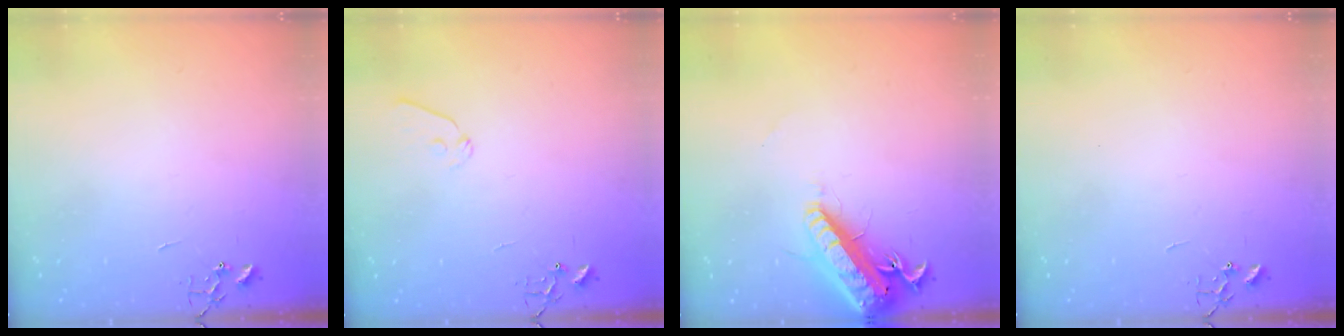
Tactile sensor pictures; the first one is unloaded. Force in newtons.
{"total": 6.8, "press": 6.8, "slide": 1.0}
{"total": 18.4, "press": 18.0, "slide": 4.0}
{"total": 0.0}